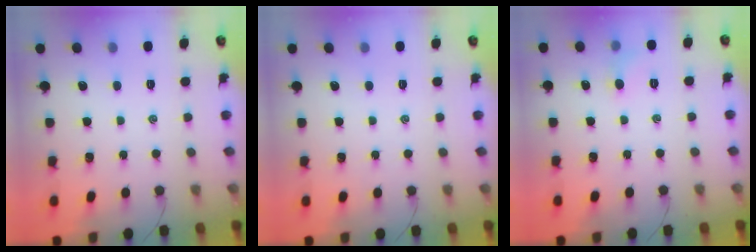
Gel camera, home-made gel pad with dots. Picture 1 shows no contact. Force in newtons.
{"total": 0.0}
{"total": 5.3, "press": 5.0, "slide": 1.8}